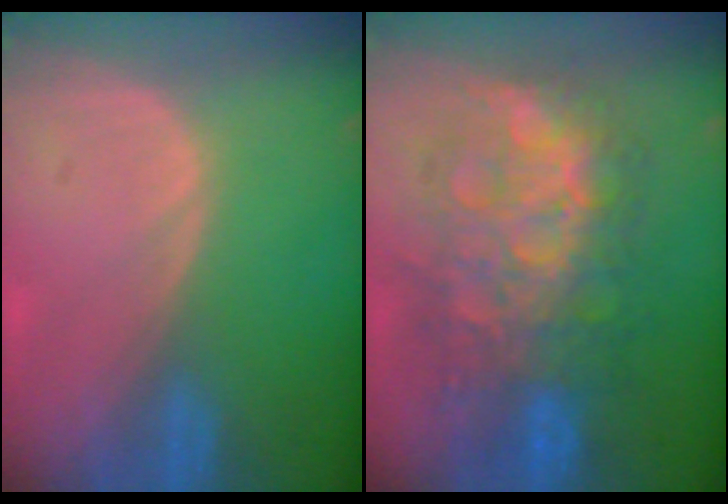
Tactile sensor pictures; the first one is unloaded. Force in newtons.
{"total": 12.2, "press": 12.2, "slide": 1.1}